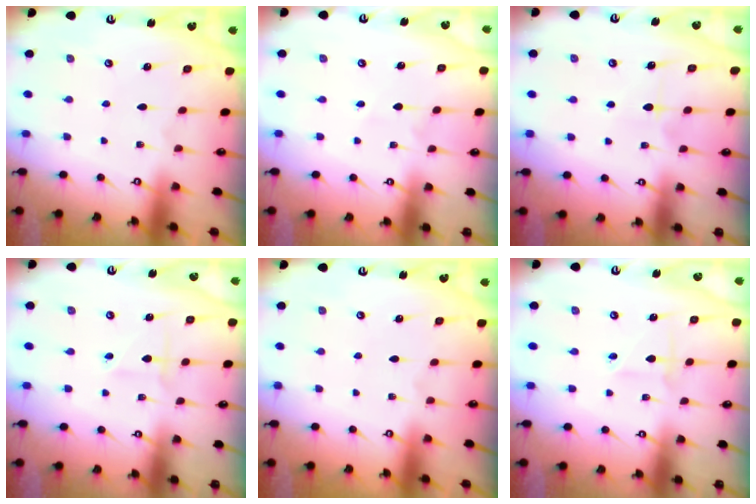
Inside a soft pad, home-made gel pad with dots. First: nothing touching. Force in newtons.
{"total": 2.3, "press": 2.2, "slide": 0.7}
{"total": 5.8, "press": 5.8, "slide": 0.2}
{"total": 2.3, "press": 2.2, "slide": 0.9}
{"total": 0.0}
{"total": 2.7, "press": 2.6, "slide": 0.3}